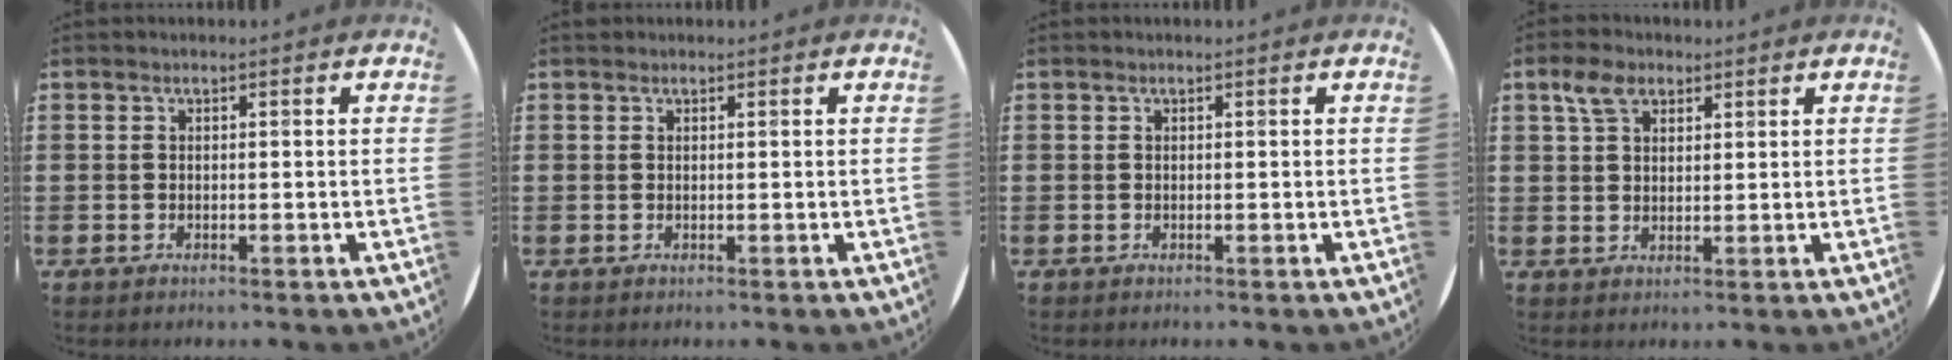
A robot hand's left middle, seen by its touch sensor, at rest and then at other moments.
{"total": 0.0}
{"total": 0.0}
{"total": 4.1, "force": [2.6, 2.4, 2.1], "torque": [-0.039, 0.006, 0.047]}